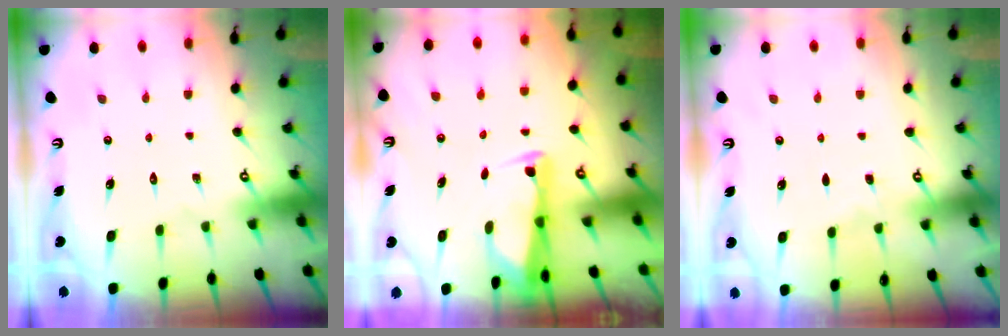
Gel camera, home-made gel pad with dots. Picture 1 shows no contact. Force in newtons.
{"total": 2.8, "press": 2.7, "slide": 0.6}
{"total": 2.2, "press": 2.2, "slide": 0.4}